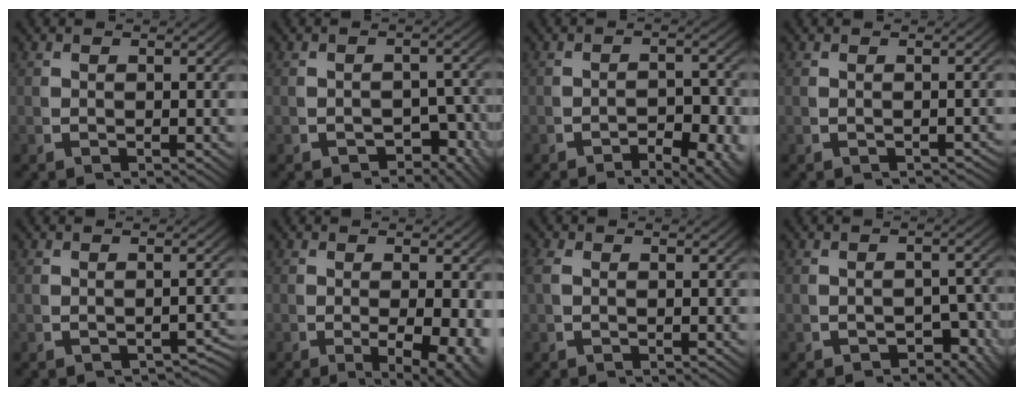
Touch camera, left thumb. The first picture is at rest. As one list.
[{"total": 3.4, "force": [-2.0, 2.0, 1.9], "torque": [-0.023, -0.019, -0.028]}, {"total": 5.9, "force": [-3.5, 2.9, 3.7], "torque": [-0.054, -0.023, -0.049]}, {"total": 1.5, "force": [-1.4, 0.3, 0.2], "torque": [-0.001, -0.003, -0.019]}, {"total": 2.2, "force": [-2.0, 0.6, 0.8], "torque": [-0.004, -0.003, -0.028]}, {"total": 5.8, "force": [-1.5, 2.9, 4.8], "torque": [-0.085, -0.027, -0.013]}, {"total": 0.9, "force": [0.2, 0.7, 0.6], "torque": [-0.024, -0.004, 0.008]}, {"total": 3.1, "force": [-1.9, 1.8, 1.7], "torque": [-0.020, -0.017, -0.028]}]